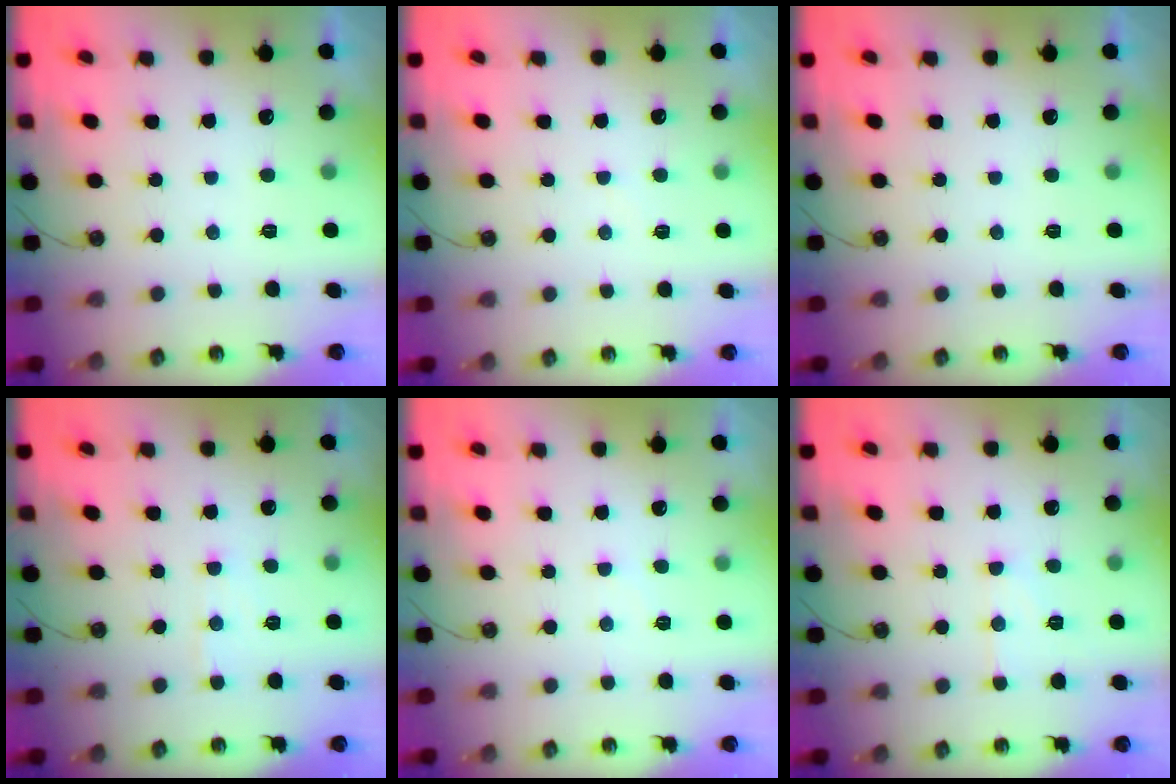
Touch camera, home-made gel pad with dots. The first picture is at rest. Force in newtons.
{"total": 2.8, "press": 2.8, "slide": 0.3}
{"total": 0.0}
{"total": 5.2, "press": 5.1, "slide": 0.7}
{"total": 4.6, "press": 4.6, "slide": 0.5}
{"total": 7.9, "press": 7.9, "slide": 0.7}